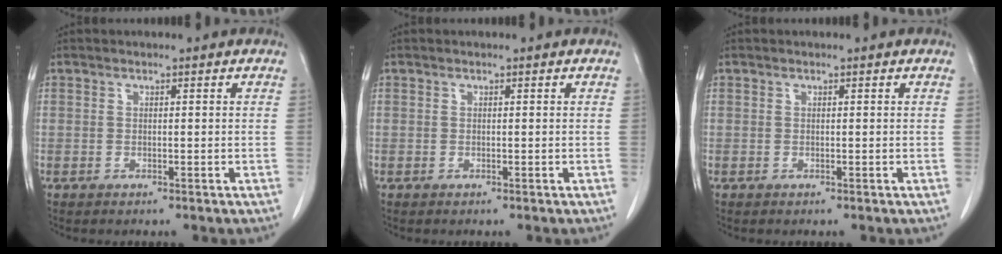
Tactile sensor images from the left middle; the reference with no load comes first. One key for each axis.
{"total": 0.0}
{"total": 0.0}